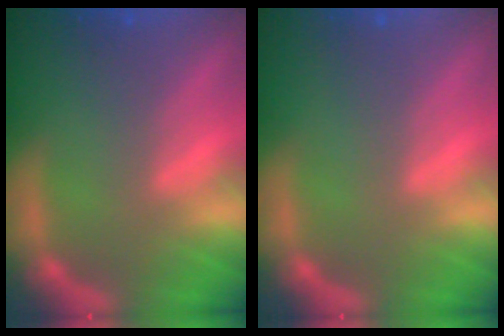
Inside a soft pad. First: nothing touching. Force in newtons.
{"total": 0.0}